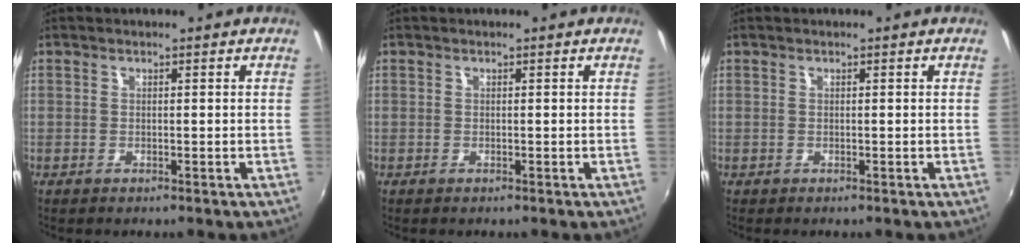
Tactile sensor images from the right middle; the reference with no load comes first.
{"total": 0.0}
{"total": 0.0}